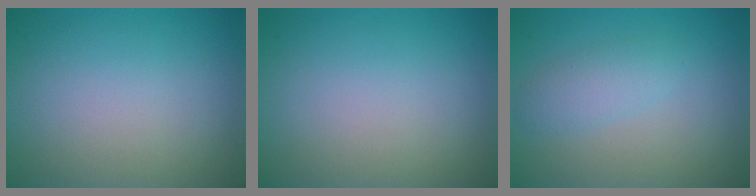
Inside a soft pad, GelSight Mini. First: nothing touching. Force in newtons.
{"total": 0.0}
{"total": 2.0, "press": 2.0, "slide": 0.1}